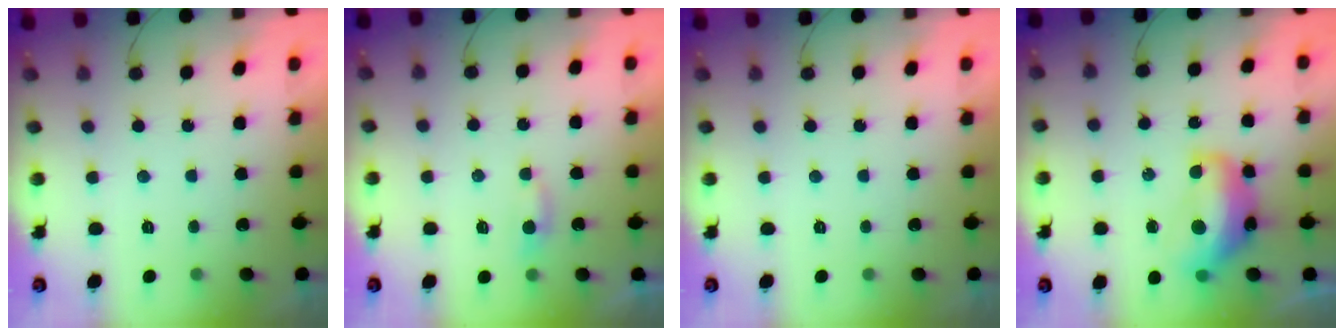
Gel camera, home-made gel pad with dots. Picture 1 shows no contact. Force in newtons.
{"total": 3.4, "press": 3.4, "slide": 0.5}
{"total": 0.0}
{"total": 14.3, "press": 14.2, "slide": 1.6}